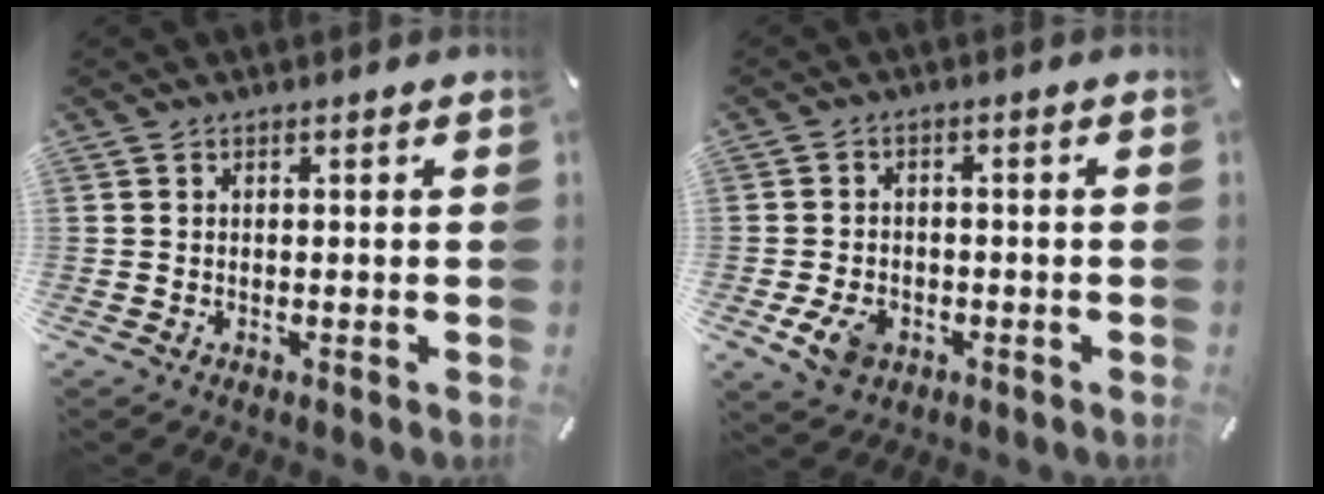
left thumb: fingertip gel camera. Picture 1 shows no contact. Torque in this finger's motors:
{"motor_torque": [0.46, 1.86, 0.10, -0.09, 0.25]}